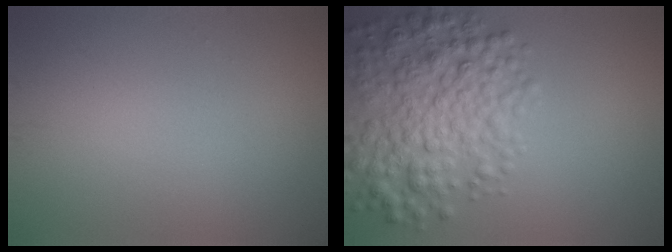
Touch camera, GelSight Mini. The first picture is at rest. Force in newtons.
{"total": 6.7, "press": 6.7, "slide": 0.2}